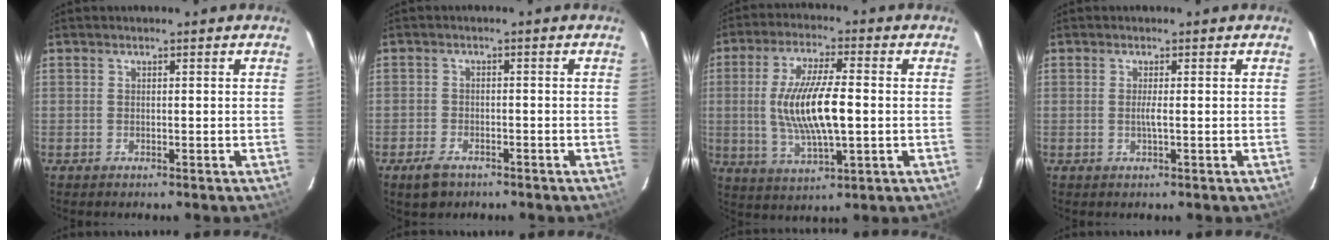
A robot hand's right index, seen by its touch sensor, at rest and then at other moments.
{"total": 4.4, "force": [-3.1, 2.5, 2.0], "torque": [-0.053, -0.004, -0.050]}
{"total": 13.6, "force": [-0.3, 3.8, 13.0], "torque": [-0.253, -0.004, 0.000]}
{"total": 1.3, "force": [-0.1, -0.3, 1.3], "torque": [-0.027, -0.003, -0.003]}